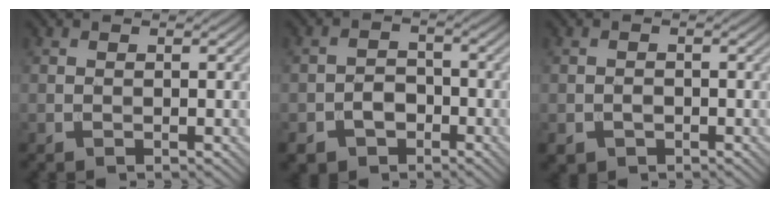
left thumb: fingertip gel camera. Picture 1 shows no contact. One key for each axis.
{"total": 4.8, "fx": -2.8, "fy": 3.4, "fz": 2.0, "tx": -0.024, "ty": -0.001, "tz": -0.059}
{"total": 1.8, "fx": -0.9, "fy": 1.4, "fz": 0.8, "tx": -0.015, "ty": -0.005, "tz": -0.017}